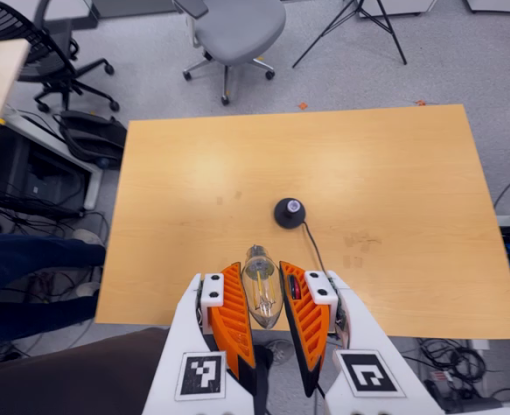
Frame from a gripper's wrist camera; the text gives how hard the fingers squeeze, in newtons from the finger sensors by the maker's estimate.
{"total": 13.7, "left": 15.5, "right": 11.9}